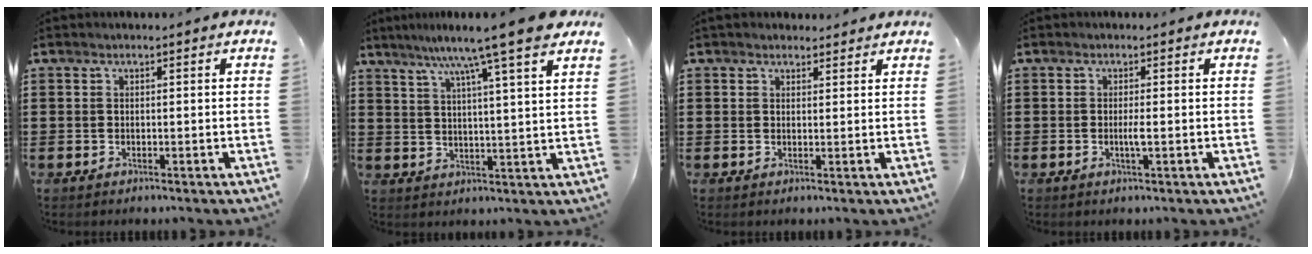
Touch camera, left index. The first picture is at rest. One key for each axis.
{"total": 9.9, "fx": 7.6, "fy": -0.8, "fz": 6.3, "tx": -0.127, "ty": -0.026, "tz": 0.122}
{"total": 1.9, "fx": 1.6, "fy": 0.8, "fz": 0.1, "tx": -0.006, "ty": 0.005, "tz": 0.032}
{"total": 1.7, "fx": -0.3, "fy": 0.0, "fz": 1.7, "tx": -0.032, "ty": -0.002, "tz": -0.006}